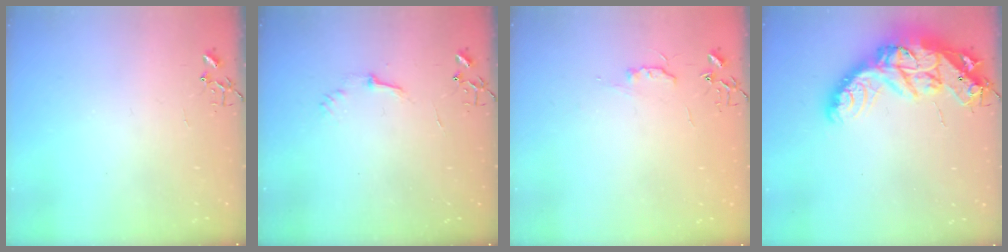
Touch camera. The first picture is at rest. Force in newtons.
{"total": 5.0, "press": 4.9, "slide": 0.6}
{"total": 5.0, "press": 4.9, "slide": 0.7}
{"total": 26.8, "press": 26.7, "slide": 2.0}